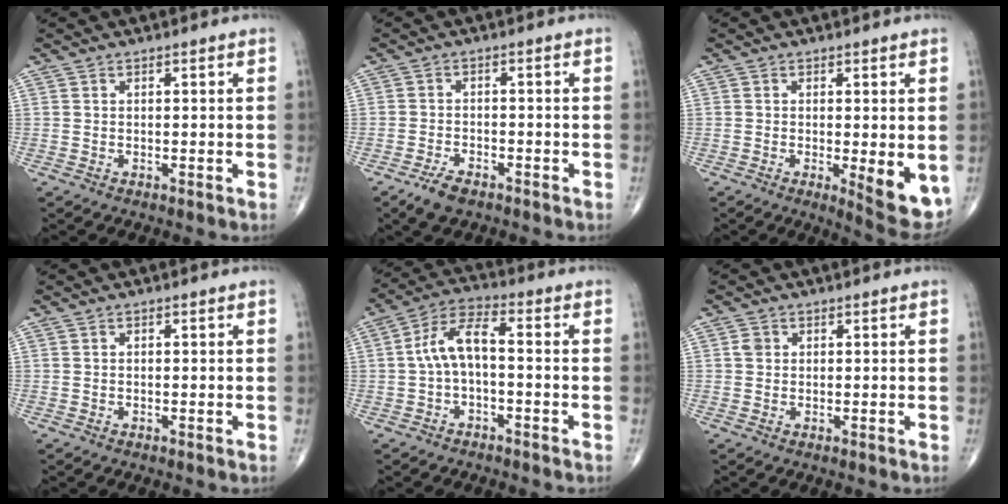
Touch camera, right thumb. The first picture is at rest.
{"total": 4.4, "force": [-3.1, 2.0, 2.4], "torque": [-0.046, 0.008, -0.054]}
{"total": 8.0, "force": [-1.4, 2.3, 7.5], "torque": [-0.097, -0.022, -0.015]}
{"total": 0.0}
{"total": 7.8, "force": [-0.8, 3.6, 6.9], "torque": [-0.133, 0.036, -0.024]}
{"total": 1.6, "force": [0.3, 1.4, 0.7], "torque": [-0.007, 0.002, 0.006]}